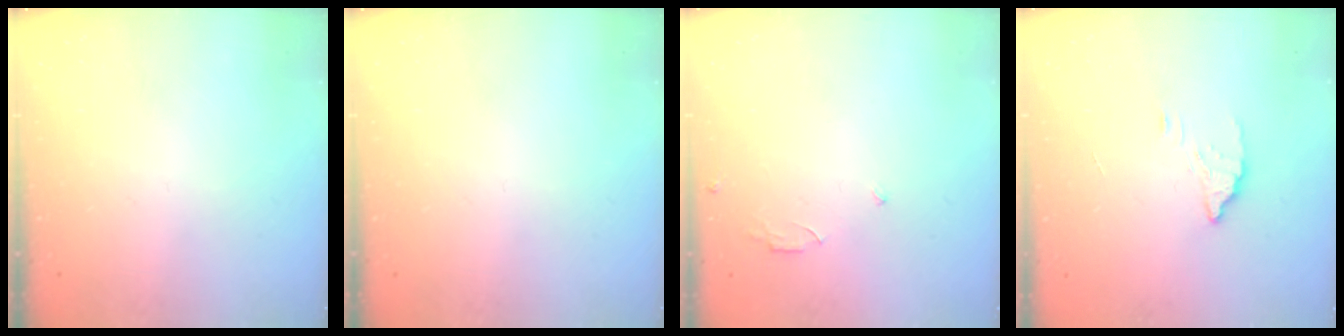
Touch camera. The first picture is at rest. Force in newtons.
{"total": 0.0}
{"total": 2.5, "press": 2.5, "slide": 0.2}
{"total": 2.9, "press": 2.9, "slide": 0.2}